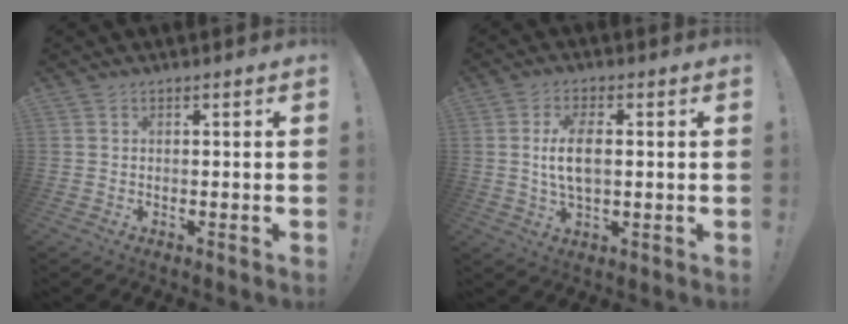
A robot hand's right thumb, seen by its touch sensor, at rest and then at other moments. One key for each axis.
{"total": 8.2, "fx": 0.6, "fy": 3.7, "fz": 7.3, "tx": -0.140, "ty": -0.004, "tz": 0.006}